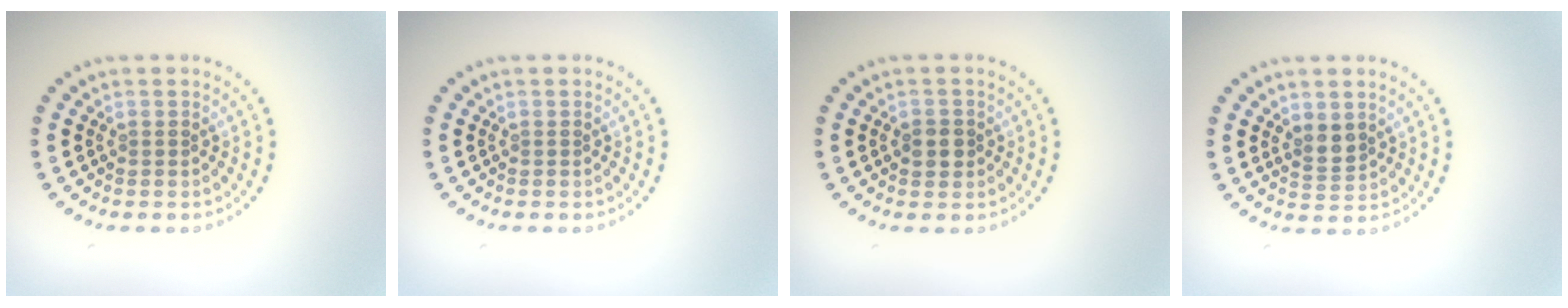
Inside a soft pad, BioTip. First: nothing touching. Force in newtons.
{"total": 0.0}
{"total": 1.8, "press": 1.7, "slide": 0.5}
{"total": 2.0, "press": 1.7, "slide": 1.0}